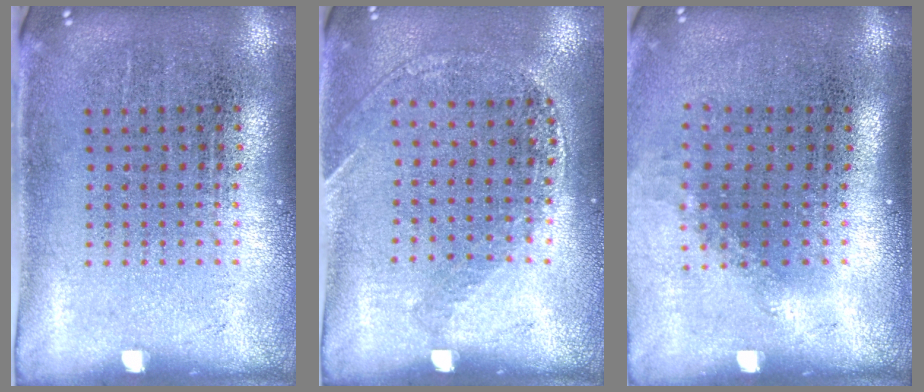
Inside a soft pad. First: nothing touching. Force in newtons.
{"total": 1.2, "press": 1.1, "slide": 0.4}
{"total": 1.1, "press": 0.9, "slide": 0.7}